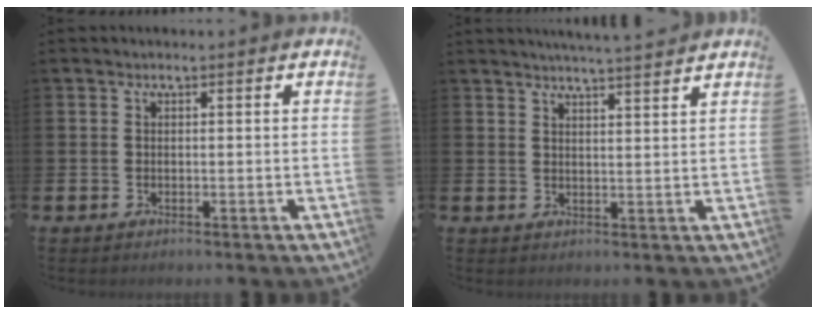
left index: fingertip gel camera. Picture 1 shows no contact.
{"total": 4.1, "force": [4.0, -0.8, 0.5], "torque": [-0.016, -0.021, 0.072]}